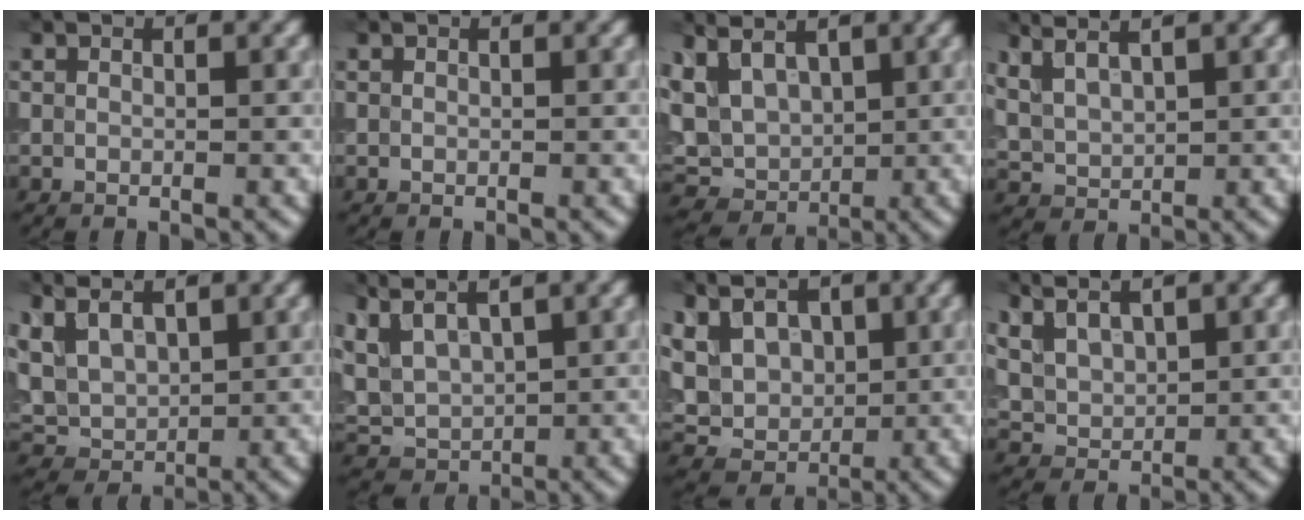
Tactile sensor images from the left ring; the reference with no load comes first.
{"total": 0.0}
{"total": 6.9, "force": [2.7, 4.5, 4.5], "torque": [-0.098, 0.006, 0.045]}
{"total": 3.8, "force": [2.9, 1.4, 2.1], "torque": [-0.049, 0.016, 0.053]}
{"total": 5.2, "force": [2.9, 3.1, 3.0], "torque": [-0.074, 0.007, 0.049]}
{"total": 4.4, "force": [3.0, 2.0, 2.5], "torque": [-0.063, 0.009, 0.058]}
{"total": 7.3, "force": [2.8, 5.5, 4.0], "torque": [-0.084, 0.015, 0.033]}
{"total": 5.3, "force": [3.4, 2.9, 2.8], "torque": [-0.081, 0.014, 0.070]}